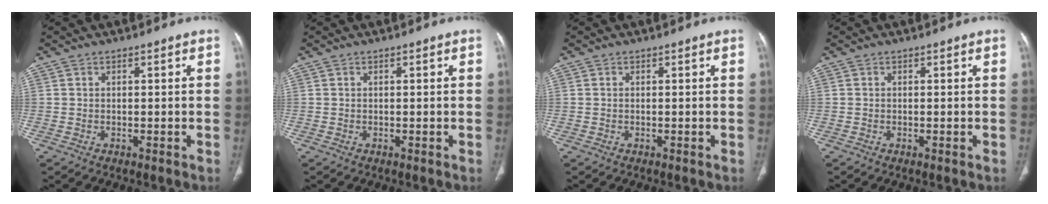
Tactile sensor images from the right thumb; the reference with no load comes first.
{"total": 0.0}
{"total": 0.0}
{"total": 0.0}